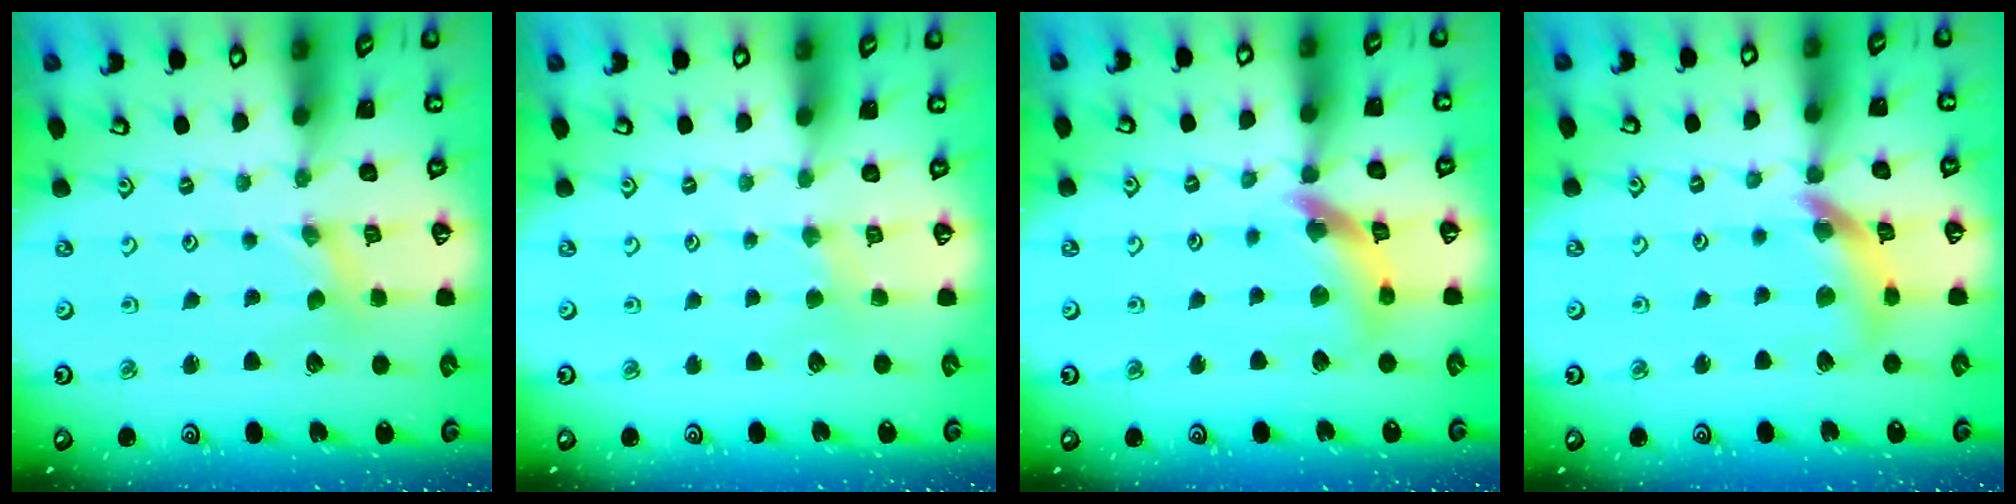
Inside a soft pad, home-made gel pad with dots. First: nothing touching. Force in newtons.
{"total": 1.8, "press": 1.8, "slide": 0.4}
{"total": 12.4, "press": 12.3, "slide": 1.5}
{"total": 12.1, "press": 12.0, "slide": 1.4}